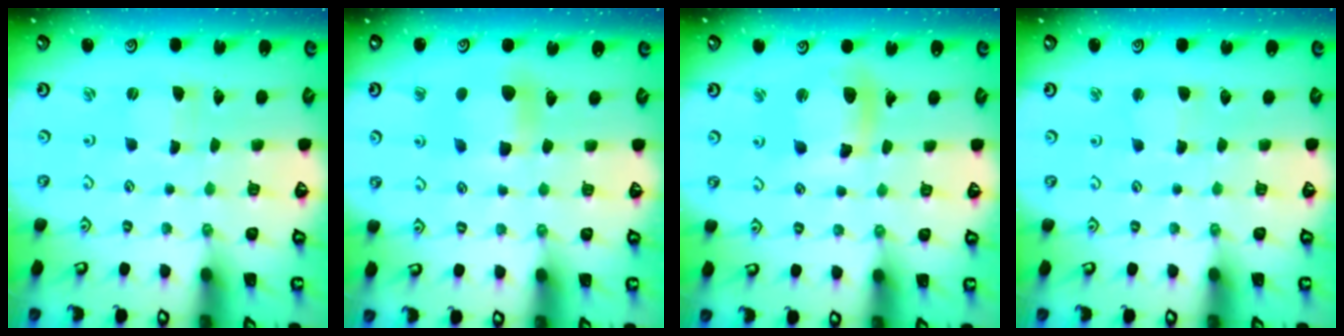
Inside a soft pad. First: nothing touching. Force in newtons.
{"total": 8.2, "press": 8.2, "slide": 0.5}
{"total": 10.8, "press": 10.7, "slide": 1.5}
{"total": 1.8, "press": 1.7, "slide": 0.3}